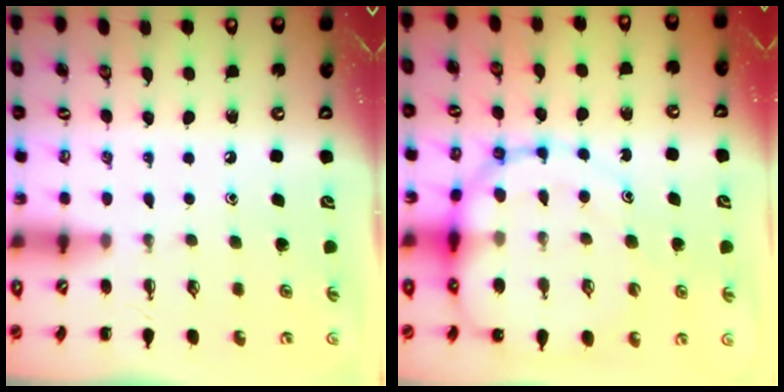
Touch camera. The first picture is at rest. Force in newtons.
{"total": 15.7, "press": 15.4, "slide": 3.3}